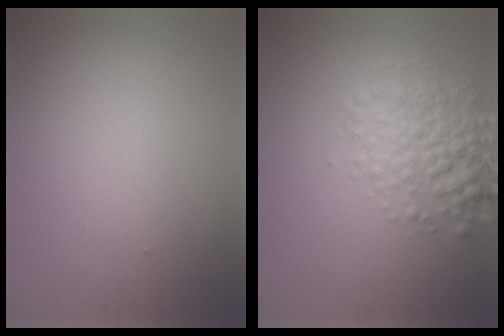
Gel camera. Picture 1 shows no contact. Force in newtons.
{"total": 4.4, "press": 4.4, "slide": 0.2}